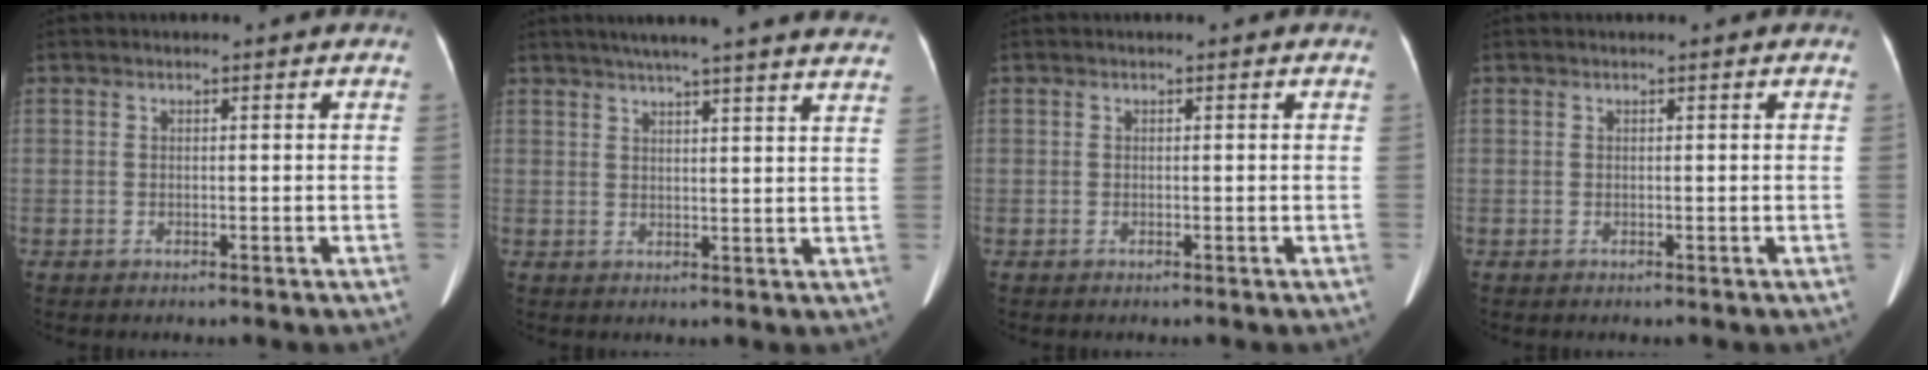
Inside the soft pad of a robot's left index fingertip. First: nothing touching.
{"total": 22.1, "force": [19.4, 0.4, 10.6], "torque": [-0.164, -0.002, 0.237]}
{"total": 0.0}
{"total": 0.0}